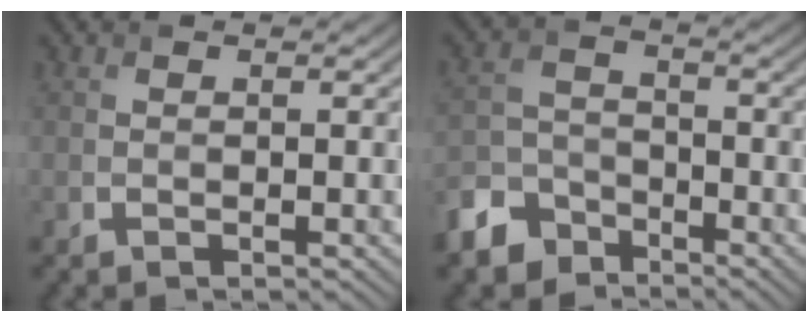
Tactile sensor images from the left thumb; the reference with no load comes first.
{"total": 6.7, "force": [-4.9, 3.9, 2.3], "torque": [-0.055, -0.005, -0.115]}